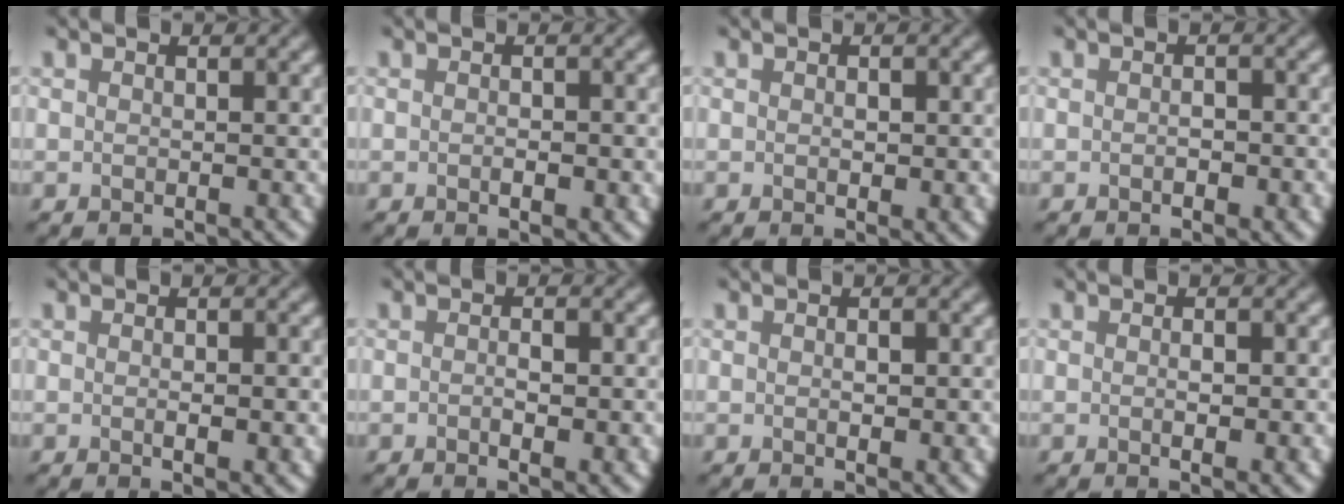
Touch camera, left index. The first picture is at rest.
{"total": 1.7, "force": [-1.1, 0.3, 1.2], "torque": [-0.021, 0.002, 0.001]}
{"total": 1.2, "force": [-0.7, 0.3, 0.9], "torque": [-0.016, 0.004, 0.006]}
{"total": 1.7, "force": [-1.2, 0.5, 1.1], "torque": [-0.017, 0.005, -0.004]}
{"total": 1.8, "force": [-0.9, 0.1, 1.6], "torque": [-0.025, 0.002, 0.002]}
{"total": 2.2, "force": [-1.2, 0.3, 1.8], "torque": [-0.032, 0.001, -0.004]}
{"total": 1.5, "force": [-0.8, 0.3, 1.3], "torque": [-0.023, 0.003, 0.005]}
{"total": 2.0, "force": [-0.9, 0.2, 1.8], "torque": [-0.028, 0.002, 0.002]}